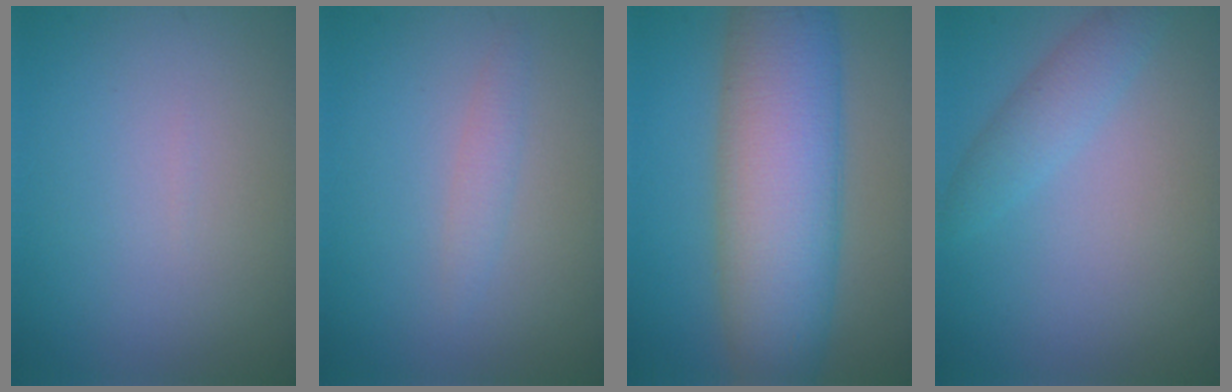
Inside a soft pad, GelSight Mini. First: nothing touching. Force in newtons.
{"total": 1.3, "press": 1.3, "slide": 0.0}
{"total": 11.2, "press": 11.2, "slide": 0.4}
{"total": 2.3, "press": 2.3, "slide": 0.2}